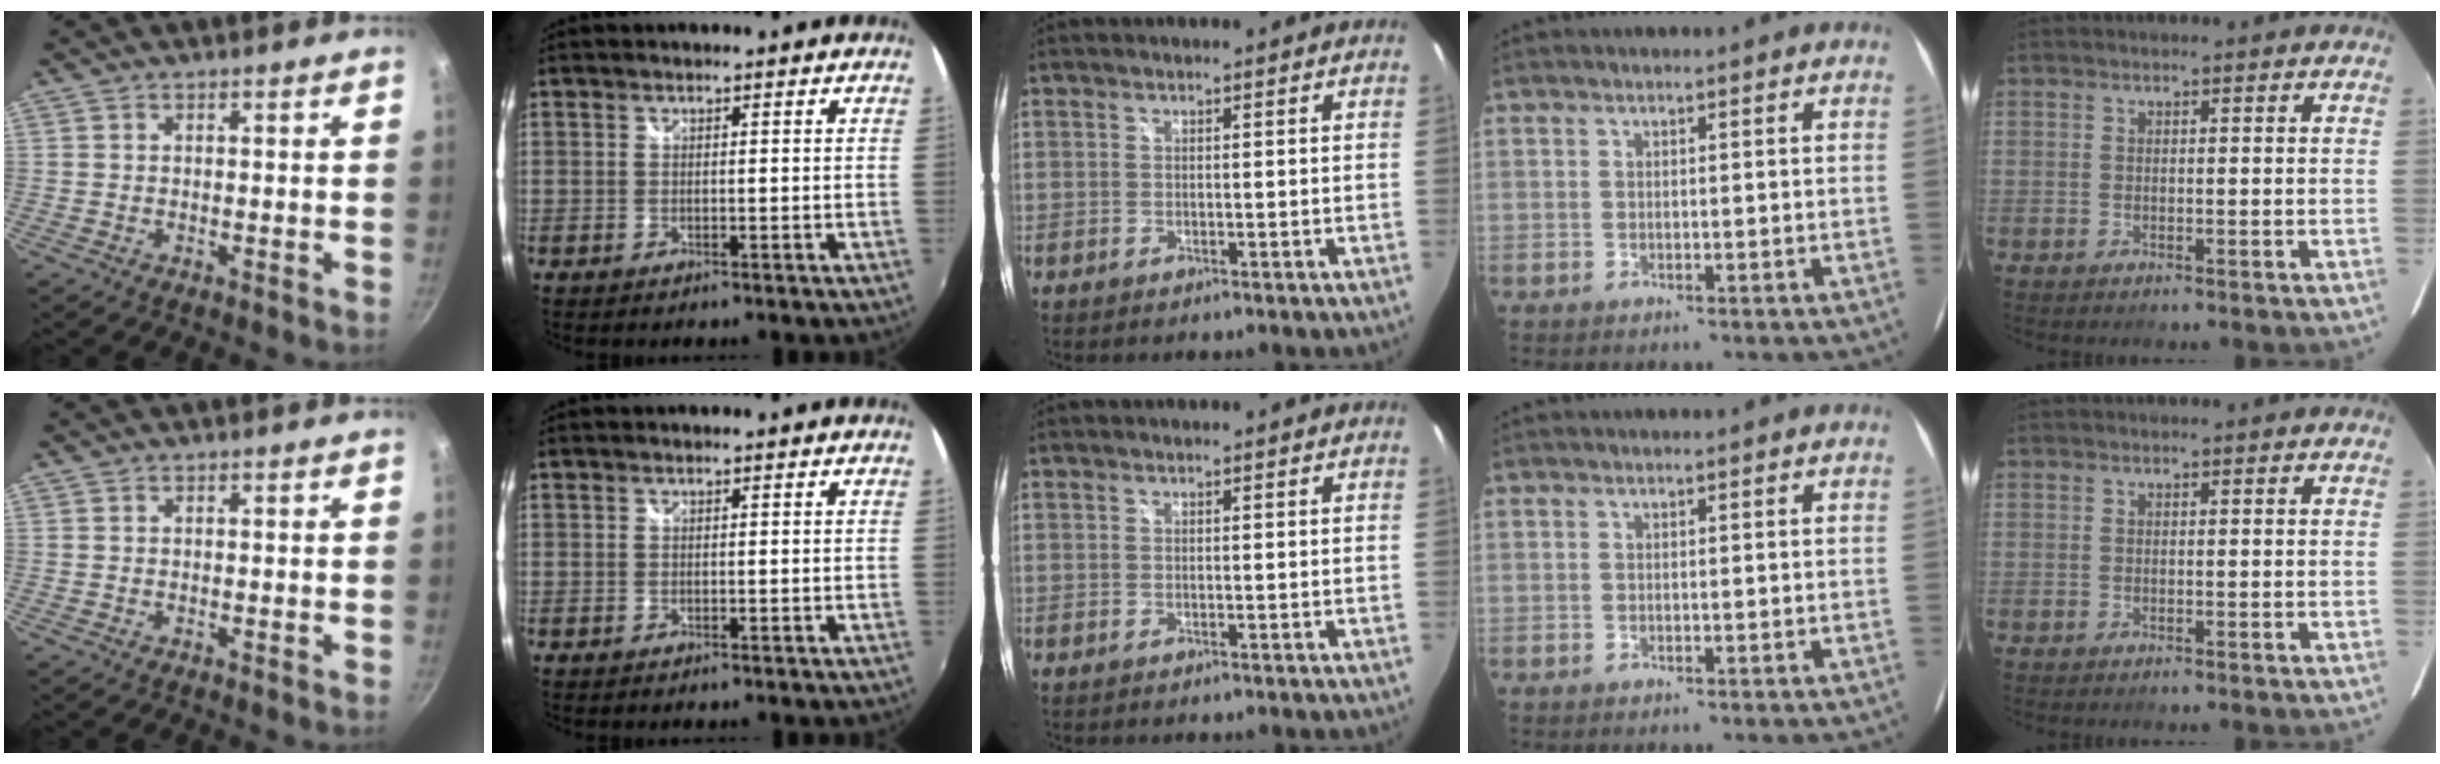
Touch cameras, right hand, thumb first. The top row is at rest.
{}